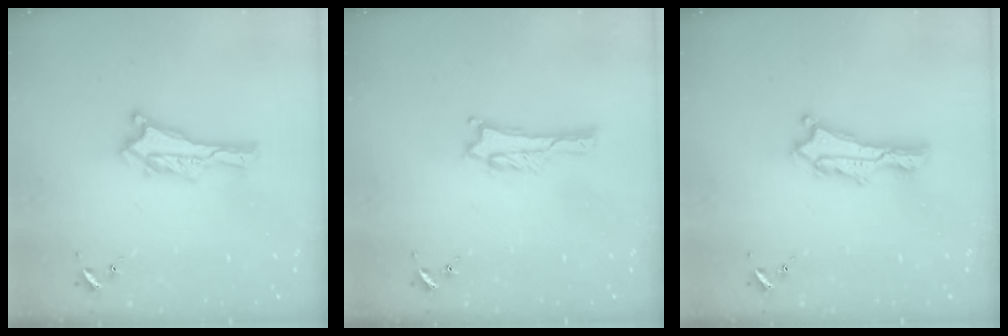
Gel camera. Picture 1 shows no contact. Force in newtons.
{"total": 0.9, "press": 0.9, "slide": 0.1}
{"total": 2.2, "press": 2.2, "slide": 0.3}